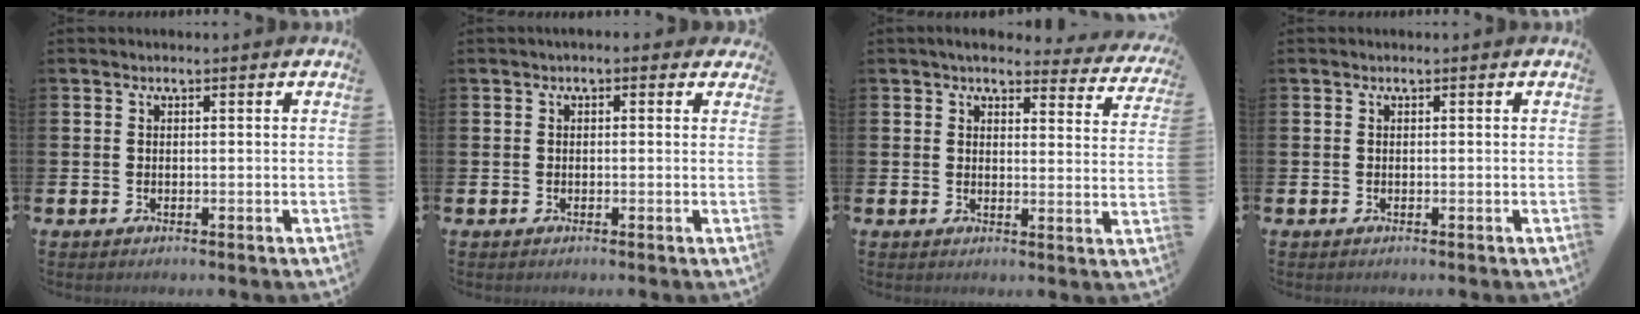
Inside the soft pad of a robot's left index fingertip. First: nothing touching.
{"total": 0.7, "force": [-0.1, 0.5, 0.5], "torque": [-0.012, 0.009, -0.003]}
{"total": 4.3, "force": [3.9, 1.3, 1.1], "torque": [-0.024, -0.026, 0.065]}
{"total": 0.0}